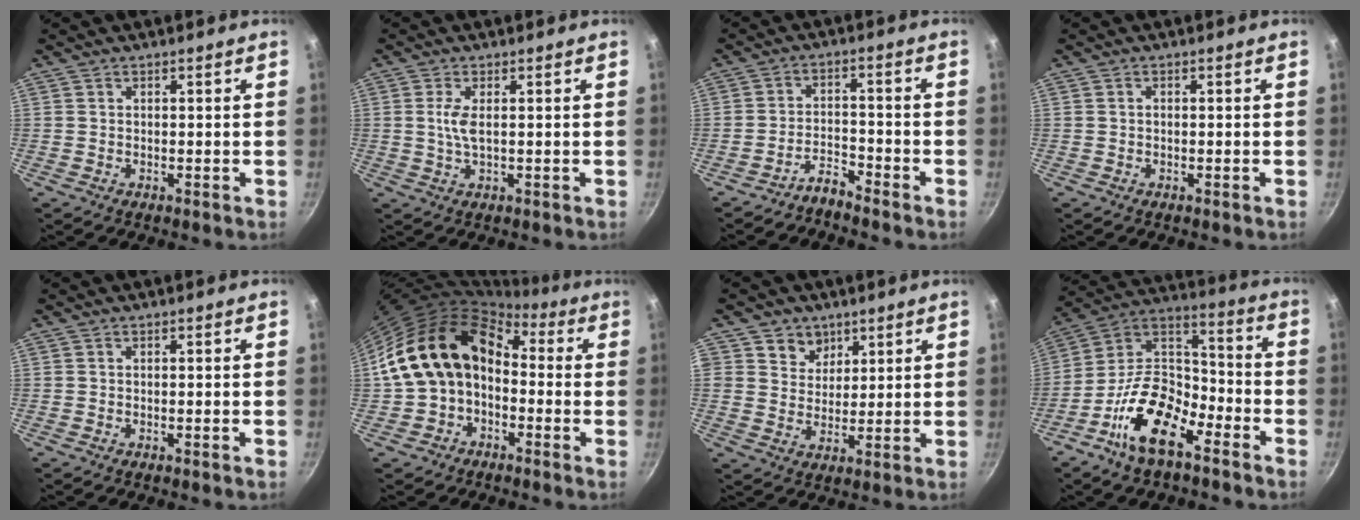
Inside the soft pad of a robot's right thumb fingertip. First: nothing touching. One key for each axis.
{"total": 3.4, "fx": 0.5, "fy": 1.1, "fz": 3.2, "tx": -0.073, "ty": 0.000, "tz": 0.009}
{"total": 3.8, "fx": -3.6, "fy": 0.6, "fz": 0.8, "tx": -0.014, "ty": 0.035, "tz": -0.073}
{"total": 0.5, "fx": -0.2, "fy": 0.1, "fz": 0.4, "tx": -0.012, "ty": 0.005, "tz": -0.004}
{"total": 0.6, "fx": -0.4, "fy": -0.1, "fz": 0.5, "tx": -0.015, "ty": 0.005, "tz": -0.005}
{"total": 15.7, "fx": -0.8, "fy": 11.6, "fz": 10.6, "tx": -0.160, "ty": 0.058, "tz": -0.024}
{"total": 5.9, "fx": 3.1, "fy": 4.9, "fz": 1.1, "tx": 0.017, "ty": -0.014, "tz": 0.050}
{"total": 17.3, "fx": -9.6, "fy": 8.4, "fz": 11.7, "tx": -0.187, "ty": 0.078, "tz": -0.199}